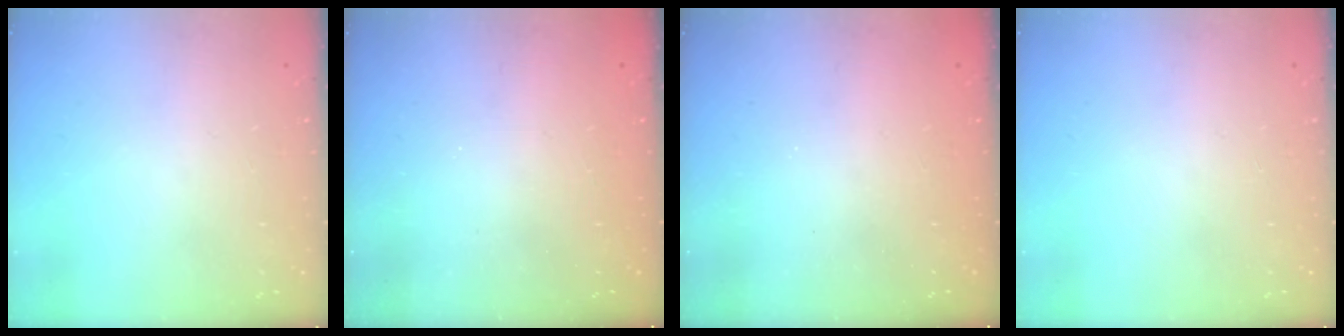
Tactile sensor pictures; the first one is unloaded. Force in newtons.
{"total": 2.6, "press": 2.5, "slide": 0.8}
{"total": 2.4, "press": 2.3, "slide": 0.8}
{"total": 0.0}